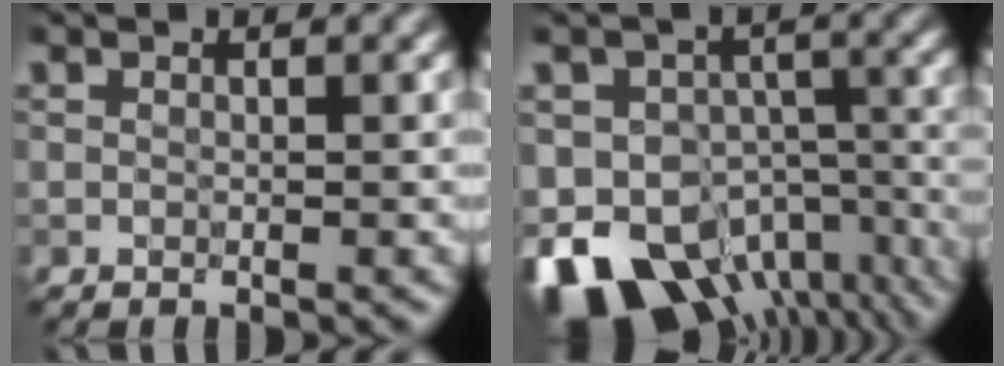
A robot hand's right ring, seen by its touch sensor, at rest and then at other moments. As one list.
[{"total": 16.3, "force": [-9.5, 10.4, 8.2], "torque": [-0.152, -0.032, -0.118]}]